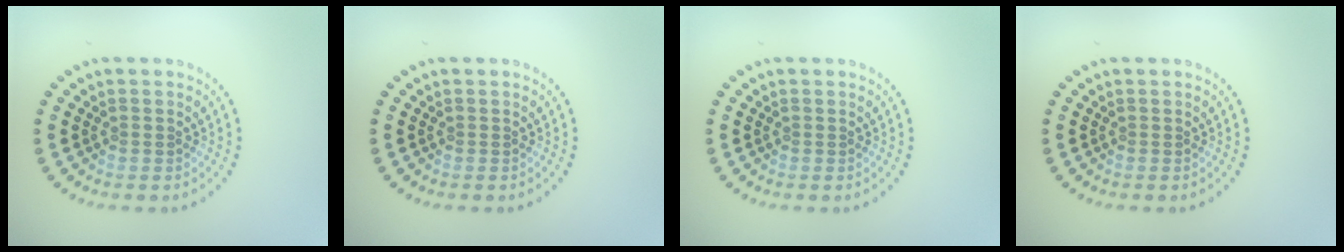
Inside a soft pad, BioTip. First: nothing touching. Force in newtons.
{"total": 0.0}
{"total": 0.0}
{"total": 0.0}